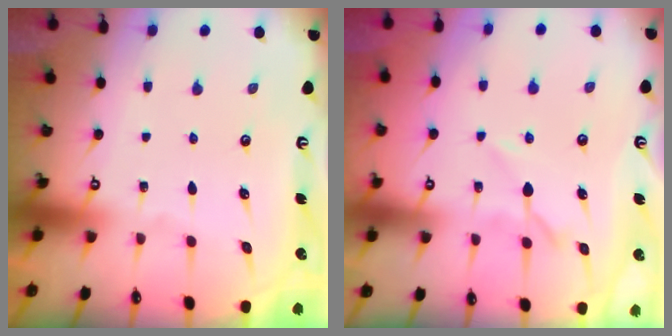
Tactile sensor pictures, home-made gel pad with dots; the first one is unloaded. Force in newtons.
{"total": 5.2, "press": 5.2, "slide": 0.8}